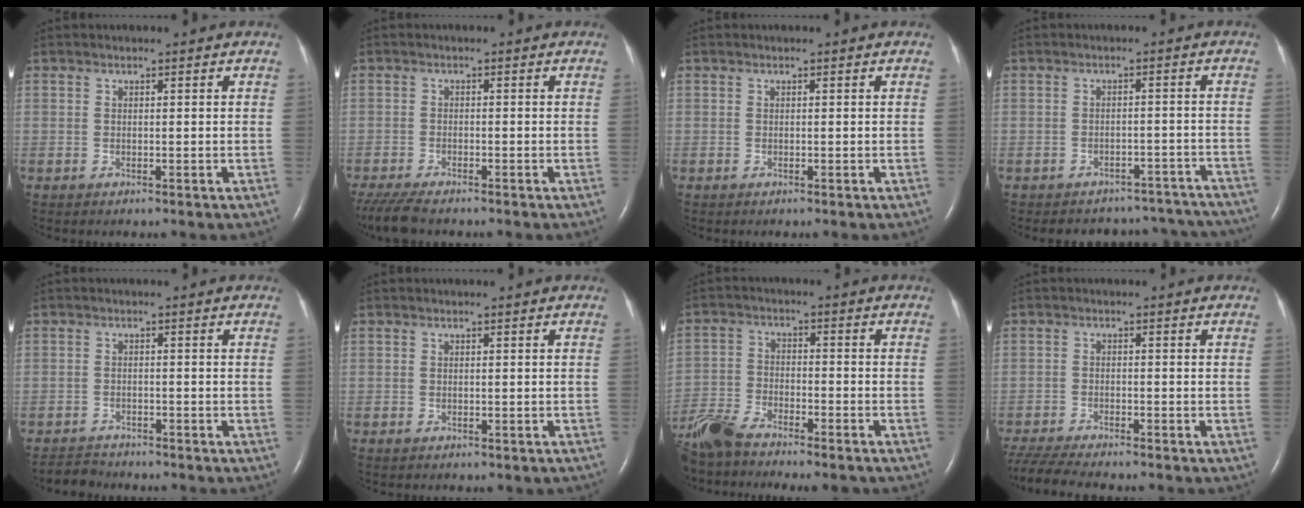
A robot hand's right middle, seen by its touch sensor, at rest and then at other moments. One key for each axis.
{"total": 6.8, "fx": -5.6, "fy": 1.4, "fz": 3.5, "tx": -0.070, "ty": -0.019, "tz": -0.100}
{"total": 0.0}
{"total": 14.3, "fx": -13.2, "fy": 4.9, "fz": 2.0, "tx": -0.021, "ty": 0.030, "tz": -0.136}
{"total": 2.7, "fx": -2.6, "fy": 0.5, "fz": -0.5, "tx": 0.005, "ty": -0.011, "tz": -0.045}
{"total": 1.0, "fx": -0.5, "fy": 0.7, "fz": 0.5, "tx": -0.010, "ty": 0.001, "tz": -0.003}
{"total": 11.9, "fx": -10.2, "fy": 2.8, "fz": 5.4, "tx": -0.107, "ty": -0.009, "tz": -0.174}
{"total": 8.8, "fx": -7.9, "fy": 0.7, "fz": 3.8, "tx": -0.071, "ty": -0.018, "tz": -0.132}